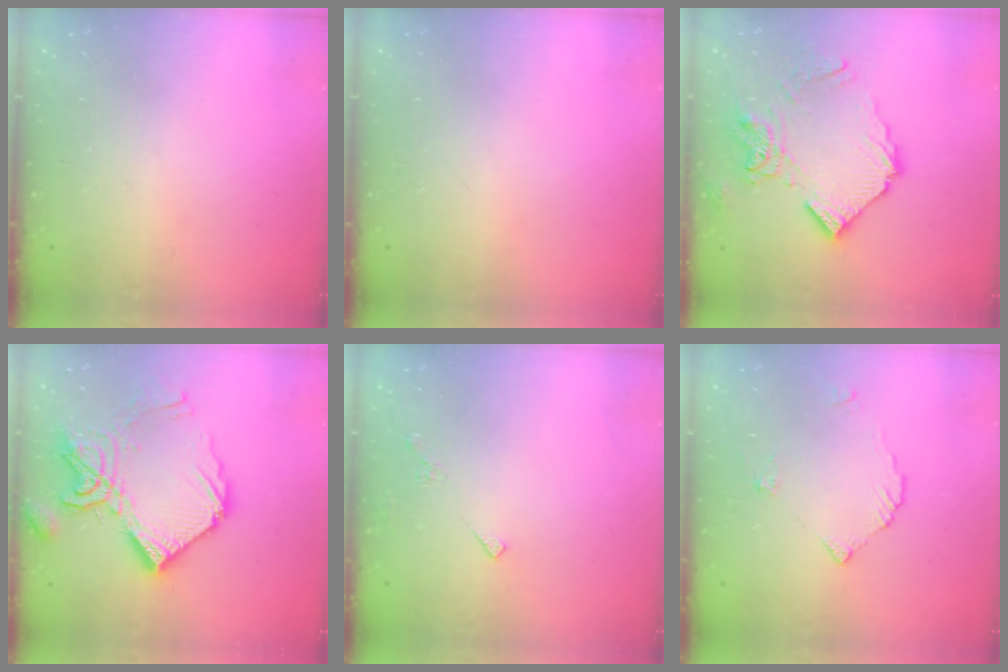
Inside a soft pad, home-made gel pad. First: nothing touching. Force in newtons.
{"total": 0.0}
{"total": 13.4, "press": 13.3, "slide": 1.5}
{"total": 19.0, "press": 18.9, "slide": 1.5}
{"total": 2.5, "press": 2.4, "slide": 0.5}
{"total": 3.0, "press": 3.0, "slide": 0.3}